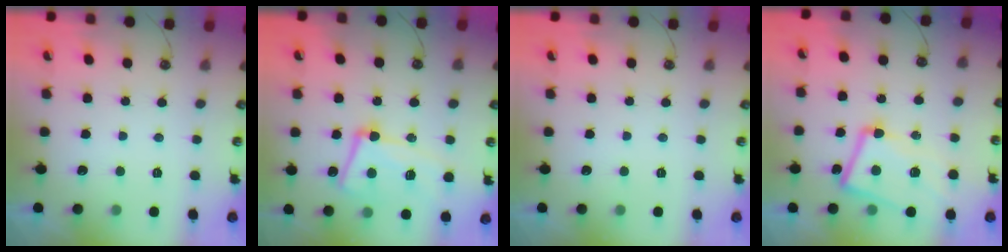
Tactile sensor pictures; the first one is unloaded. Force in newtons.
{"total": 14.7, "press": 14.5, "slide": 2.0}
{"total": 0.0}
{"total": 8.2, "press": 8.0, "slide": 1.8}